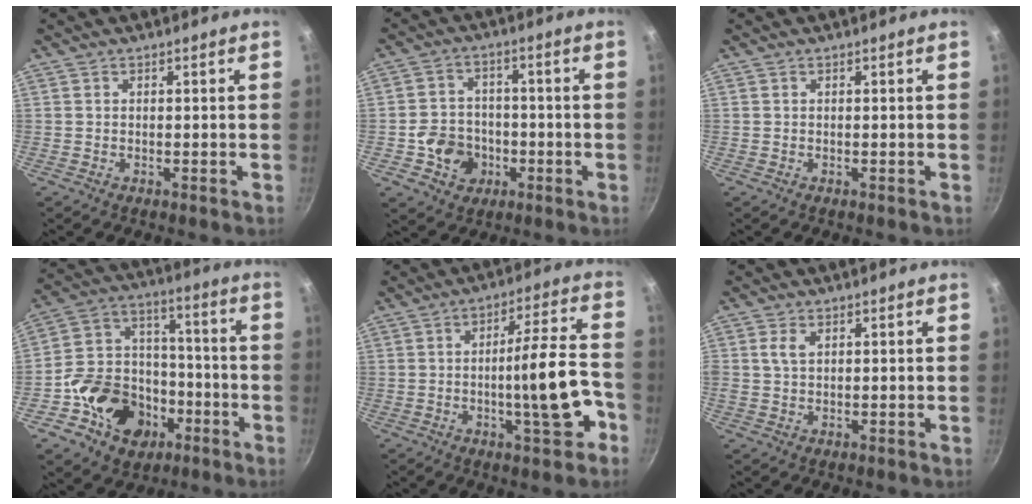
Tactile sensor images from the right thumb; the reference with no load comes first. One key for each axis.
{"total": 8.8, "fx": -2.6, "fy": 7.6, "fz": 3.5, "tx": -0.030, "ty": 0.030, "tz": -0.044}
{"total": 0.0}
{"total": 18.7, "fx": -7.3, "fy": 14.7, "fz": 9.0, "tx": -0.124, "ty": 0.056, "tz": -0.118}
{"total": 13.3, "fx": -4.4, "fy": 3.1, "fz": 12.1, "tx": -0.158, "ty": 0.037, "tz": -0.062}
{"total": 2.9, "fx": 0.9, "fy": 1.9, "fz": 2.0, "tx": -0.034, "ty": 0.000, "tz": 0.017}